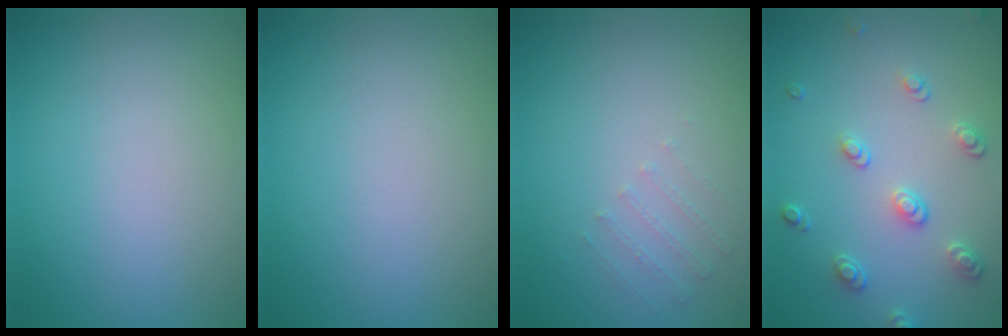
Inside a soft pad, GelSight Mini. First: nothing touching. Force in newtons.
{"total": 0.0}
{"total": 0.6, "press": 0.5, "slide": 0.4}
{"total": 2.6, "press": 2.5, "slide": 0.8}